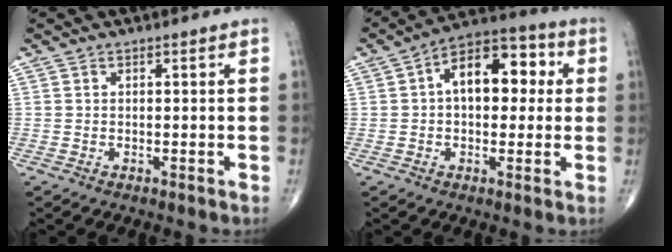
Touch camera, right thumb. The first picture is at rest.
{"total": 13.0, "force": [2.0, 7.7, 10.3], "torque": [-0.119, 0.031, 0.018]}